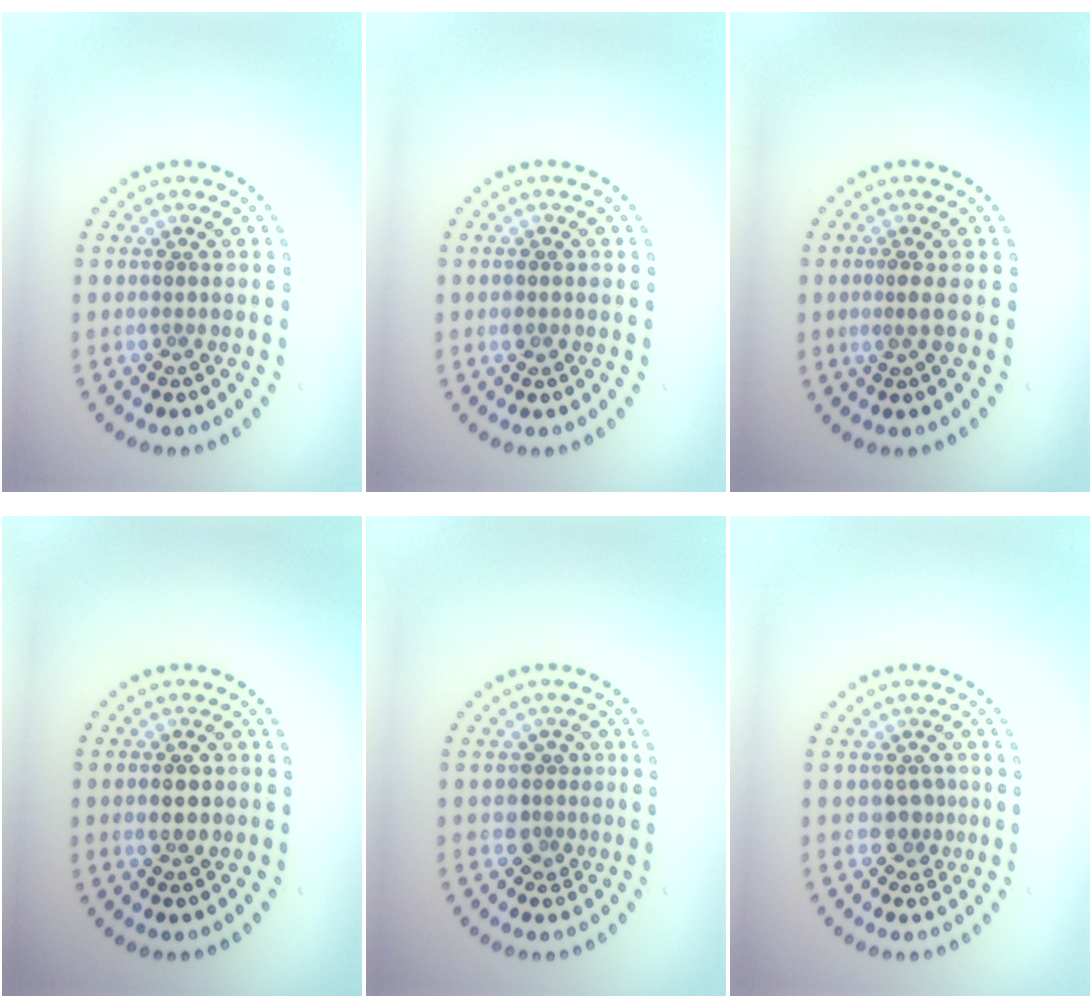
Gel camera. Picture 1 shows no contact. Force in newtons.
{"total": 1.0, "press": 1.0, "slide": 0.3}
{"total": 1.3, "press": 0.8, "slide": 1.0}
{"total": 2.6, "press": 2.6, "slide": 0.0}
{"total": 2.0, "press": 1.6, "slide": 1.2}
{"total": 1.7, "press": 1.4, "slide": 1.0}